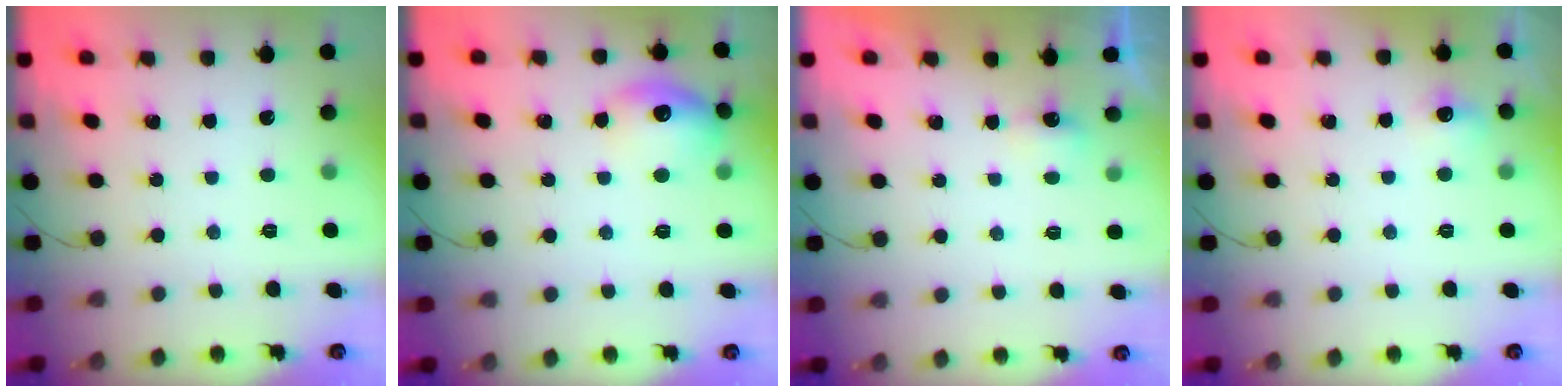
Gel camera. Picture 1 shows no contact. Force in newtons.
{"total": 12.5, "press": 12.4, "slide": 1.0}
{"total": 2.4, "press": 2.3, "slide": 0.6}
{"total": 4.7, "press": 4.4, "slide": 1.5}